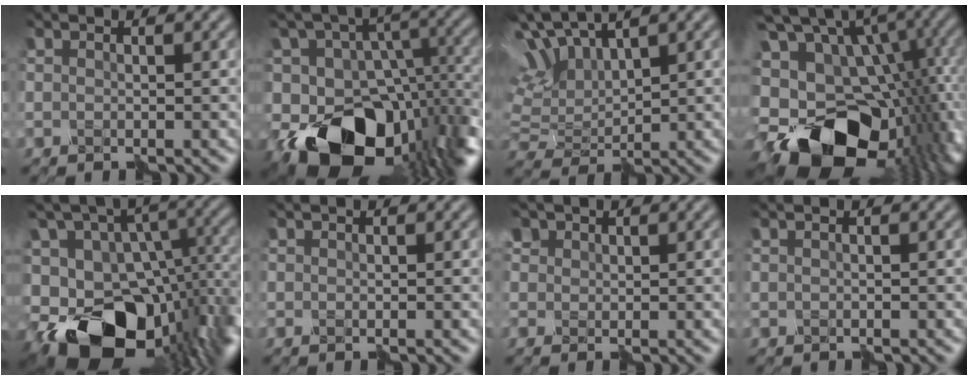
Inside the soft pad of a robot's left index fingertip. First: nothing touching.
{"total": 14.9, "force": [-6.8, 9.3, 9.5], "torque": [-0.151, -0.002, -0.110]}
{"total": 8.7, "force": [4.8, 3.2, 6.5], "torque": [-0.174, 0.030, 0.085]}
{"total": 19.0, "force": [-7.1, 13.1, 11.8], "torque": [-0.193, -0.033, -0.077]}
{"total": 17.8, "force": [-8.1, 11.3, 11.1], "torque": [-0.221, -0.030, -0.114]}
{"total": 0.0}
{"total": 1.6, "force": [0.7, 1.2, 0.7], "torque": [-0.021, 0.004, 0.009]}
{"total": 0.5, "force": [0.2, -0.4, 0.1], "torque": [-0.005, 0.000, 0.005]}